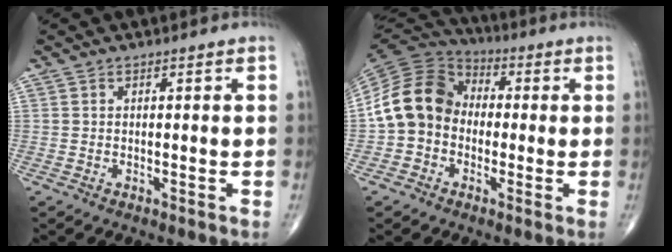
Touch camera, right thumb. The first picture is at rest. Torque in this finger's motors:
{"motor_torque": [1.97, 1.91, 0.82, -0.72, 0.10]}